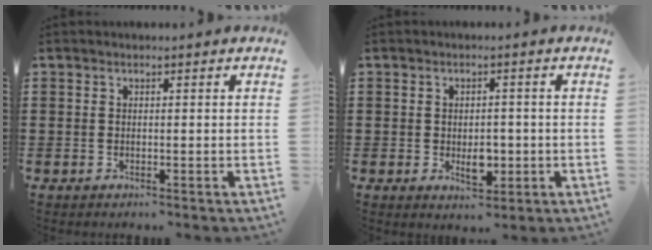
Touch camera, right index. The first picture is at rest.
{"total": 4.0, "force": [-0.7, 2.2, 3.2], "torque": [-0.042, -0.002, -0.015]}